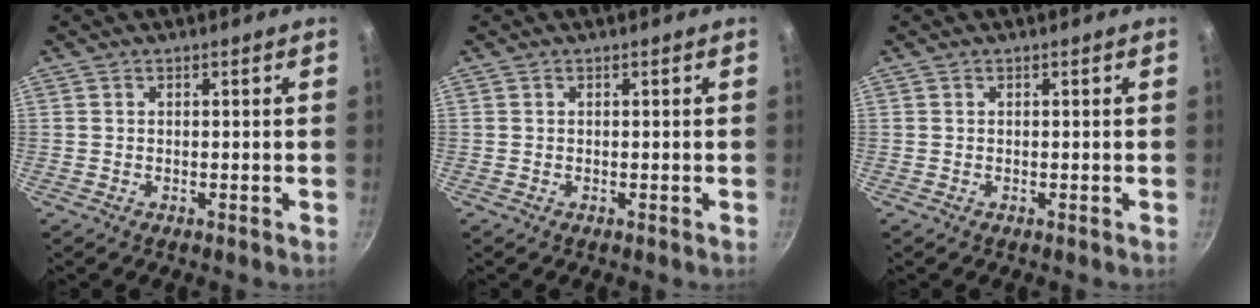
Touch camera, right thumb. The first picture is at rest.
{"total": 0.0}
{"total": 0.0}